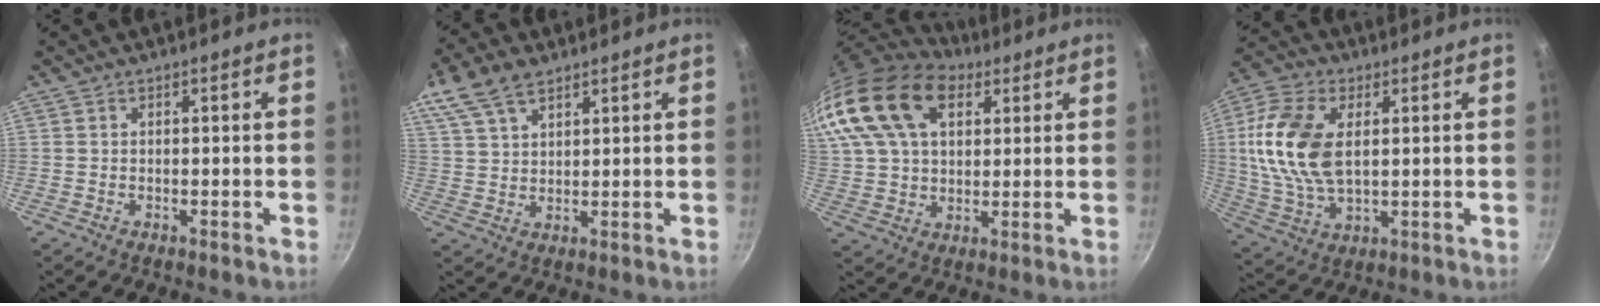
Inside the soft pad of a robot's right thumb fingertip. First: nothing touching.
{"total": 11.3, "force": [7.2, 6.0, 6.3], "torque": [-0.126, 0.007, 0.141]}
{"total": 24.8, "force": [12.6, 15.4, 14.8], "torque": [-0.313, 0.020, 0.231]}
{"total": 16.0, "force": [2.6, 9.4, 12.7], "torque": [-0.243, 0.000, 0.048]}